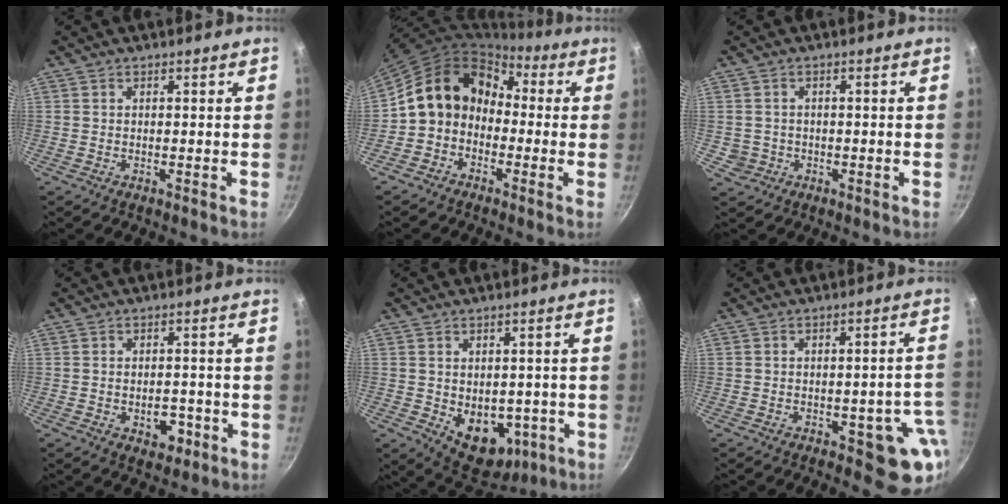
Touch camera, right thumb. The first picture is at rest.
{"total": 12.4, "force": [-0.9, 10.3, 6.8], "torque": [-0.085, 0.054, -0.036]}
{"total": 2.7, "force": [-0.5, 2.6, 0.3], "torque": [0.004, 0.011, 0.003]}
{"total": 5.0, "force": [-1.9, 3.2, 3.3], "torque": [-0.025, 0.011, -0.022]}
{"total": 11.4, "force": [-2.5, 8.0, 7.7], "torque": [-0.064, -0.007, -0.012]}
{"total": 10.6, "force": [-3.4, 5.3, 8.5], "torque": [-0.034, 0.022, -0.038]}